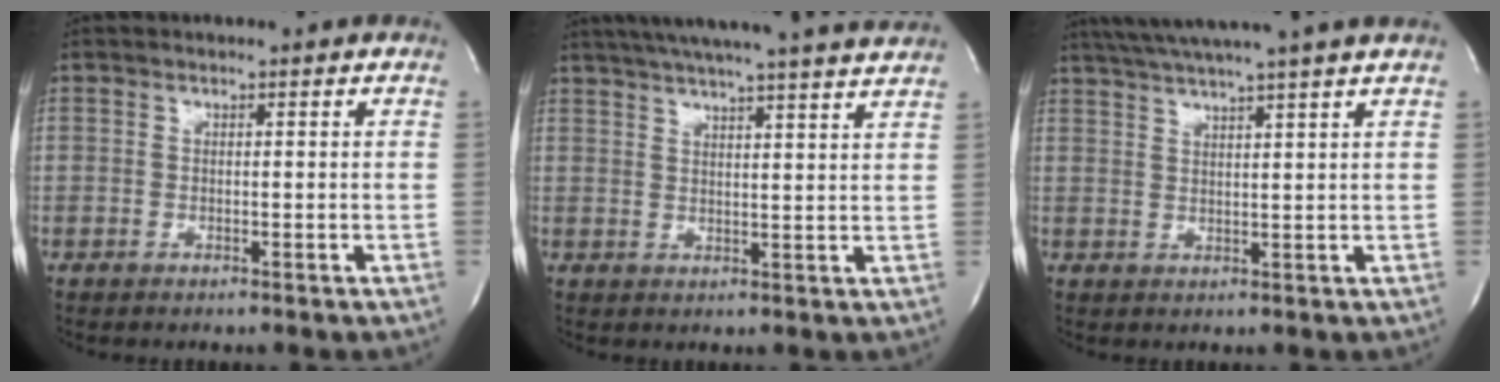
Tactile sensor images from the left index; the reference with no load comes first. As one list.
[{"total": 20.2, "force": [18.0, -0.5, 9.0], "torque": [-0.151, 0.001, 0.237]}, {"total": 11.6, "force": [9.9, -1.8, 5.8], "torque": [-0.102, 0.010, 0.140]}]